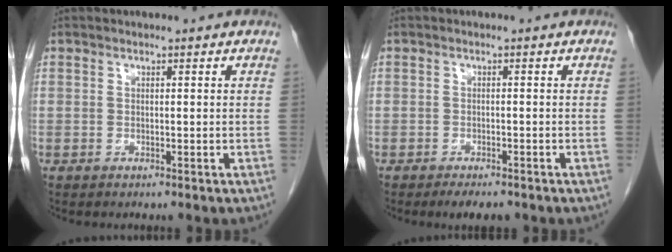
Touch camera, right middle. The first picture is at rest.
{"total": 3.0, "force": [-2.4, 1.1, 1.6], "torque": [-0.022, -0.004, -0.032]}